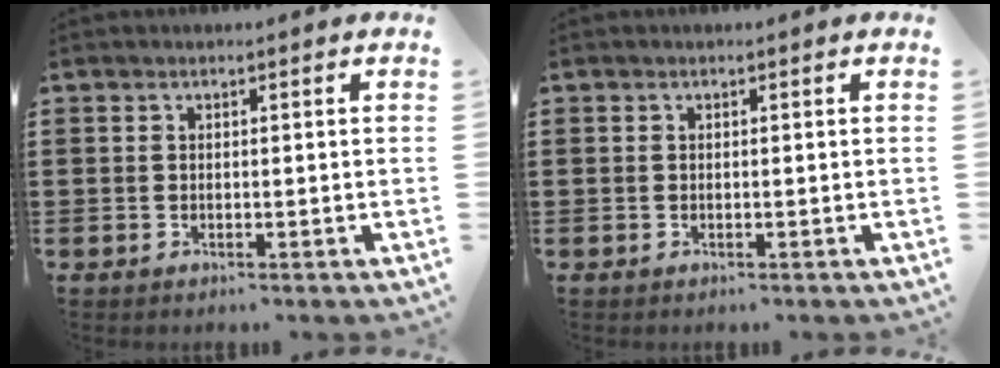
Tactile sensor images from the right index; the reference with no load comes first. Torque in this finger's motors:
{"motor_torque": [0.59, 0.33, 0.00, 0.00]}